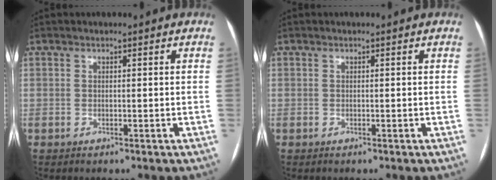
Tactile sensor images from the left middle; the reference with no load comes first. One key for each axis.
{"total": 0.0}